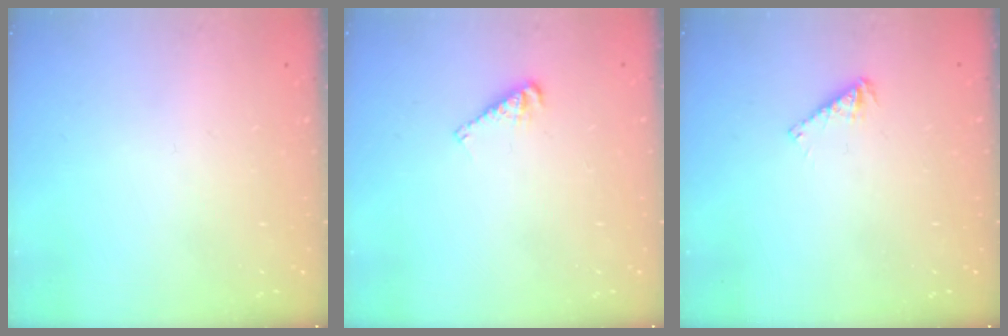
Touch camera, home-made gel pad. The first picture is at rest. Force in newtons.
{"total": 4.9, "press": 4.8, "slide": 0.7}
{"total": 3.9, "press": 3.9, "slide": 0.1}